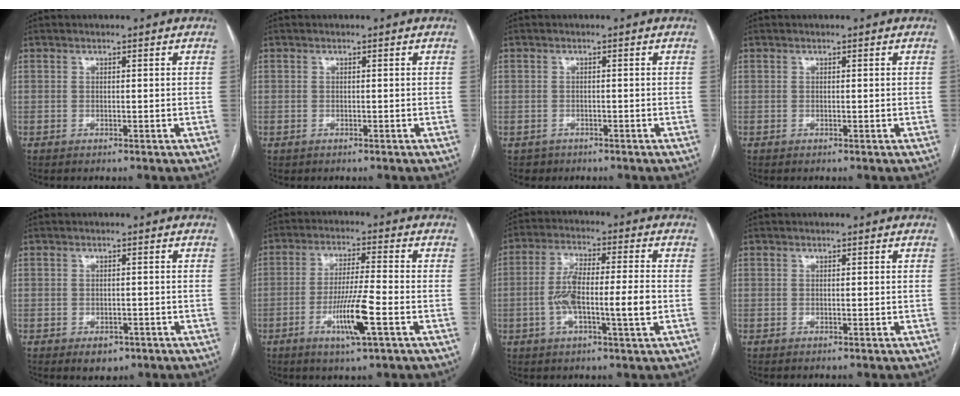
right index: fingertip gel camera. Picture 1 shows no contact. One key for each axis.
{"total": 0.6, "fx": -0.2, "fy": 0.6, "fz": 0.0, "tx": -0.002, "ty": 0.006, "tz": -0.004}
{"total": 2.2, "fx": -1.2, "fy": 1.9, "fz": -0.2, "tx": -0.003, "ty": 0.008, "tz": -0.018}
{"total": 0.0}
{"total": 2.8, "fx": -1.6, "fy": 1.8, "fz": 1.4, "tx": -0.015, "ty": 0.001, "tz": -0.009}
{"total": 8.9, "fx": -3.3, "fy": 0.0, "fz": 8.3, "tx": -0.158, "ty": -0.011, "tz": -0.061}
{"total": 10.3, "fx": -1.8, "fy": 1.4, "fz": 10.0, "tx": -0.188, "ty": 0.015, "tz": -0.034}
{"total": 0.0}